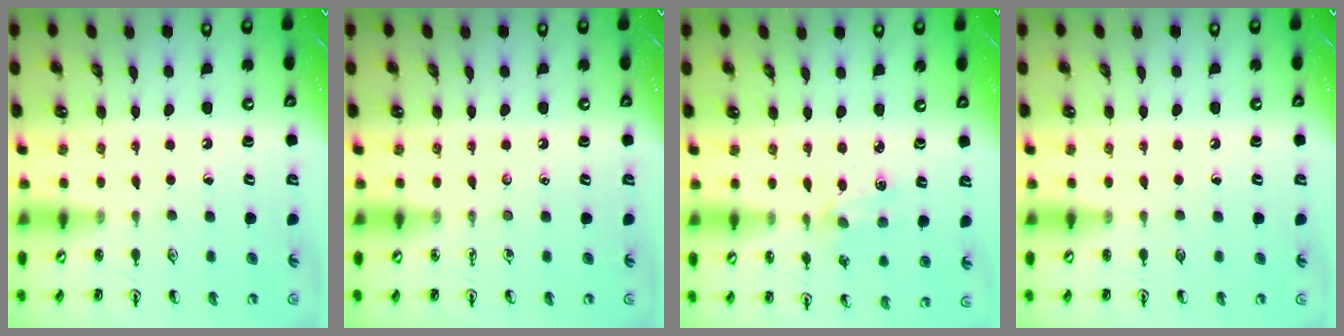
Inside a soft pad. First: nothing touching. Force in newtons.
{"total": 0.0}
{"total": 2.0, "press": 2.0, "slide": 0.3}
{"total": 0.0}